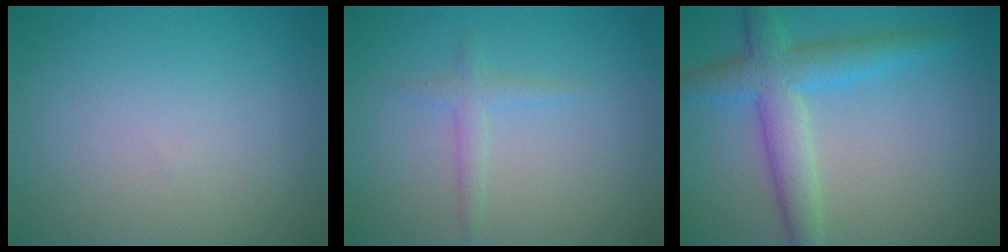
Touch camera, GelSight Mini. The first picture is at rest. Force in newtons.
{"total": 1.4, "press": 1.4, "slide": 0.1}
{"total": 5.1, "press": 5.1, "slide": 0.1}